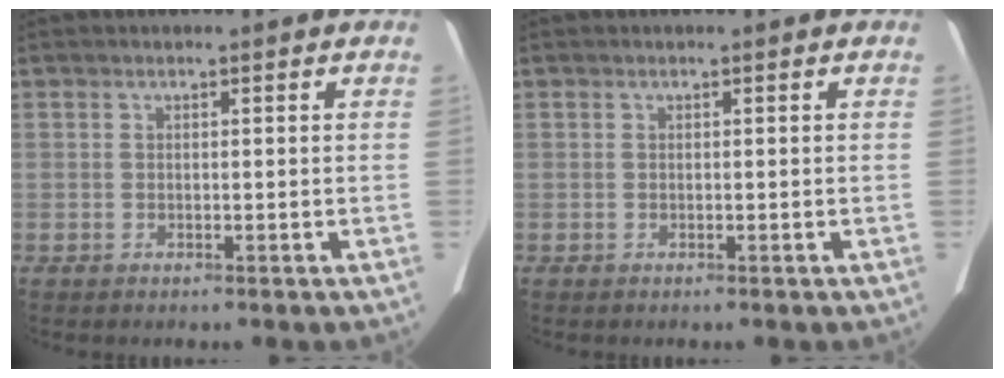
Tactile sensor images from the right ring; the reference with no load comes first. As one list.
[{"total": 0.0}]